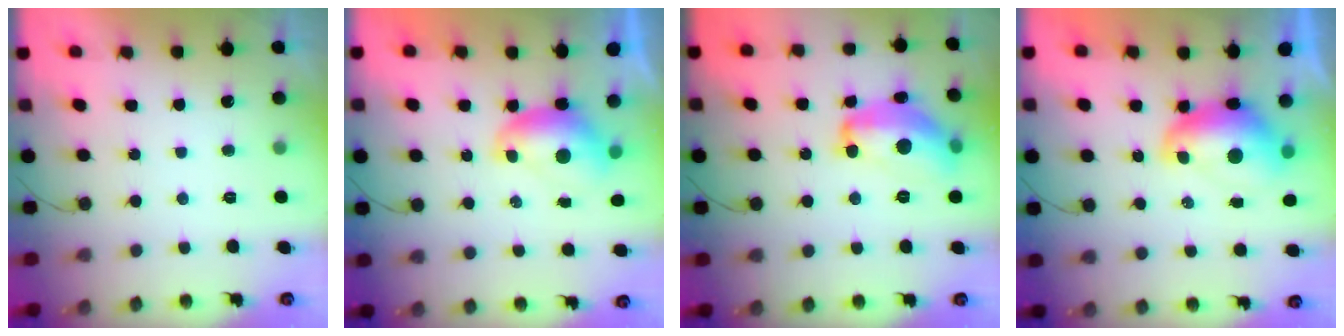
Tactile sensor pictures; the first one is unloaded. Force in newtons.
{"total": 8.0, "press": 8.0, "slide": 0.3}
{"total": 16.6, "press": 16.6, "slide": 0.6}
{"total": 10.3, "press": 10.3, "slide": 1.2}